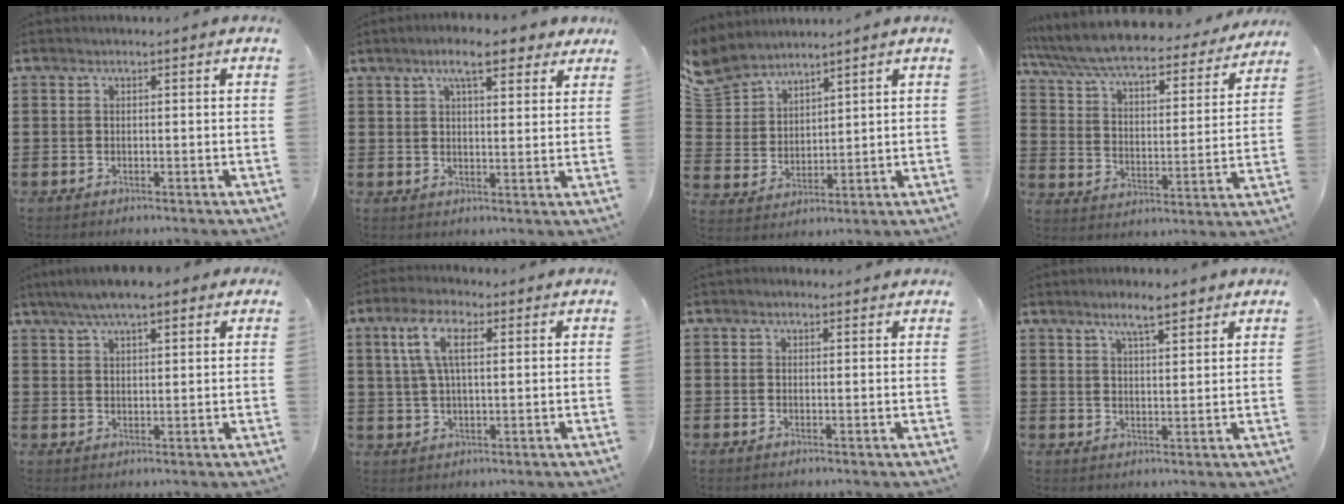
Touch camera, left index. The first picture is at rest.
{"total": 7.6, "force": [5.4, 2.0, 4.9], "torque": [-0.093, -0.001, 0.093]}
{"total": 6.0, "force": [5.3, 2.5, 0.9], "torque": [-0.048, -0.021, 0.097]}
{"total": 7.4, "force": [6.8, 0.6, 2.9], "torque": [-0.086, -0.046, 0.112]}
{"total": 5.7, "force": [4.2, 1.4, 3.6], "torque": [-0.078, 0.003, 0.075]}
{"total": 7.0, "force": [2.5, 2.9, 5.9], "torque": [-0.125, 0.012, 0.043]}
{"total": 0.9, "force": [0.8, 0.3, 0.3], "torque": [-0.008, 0.002, 0.015]}
{"total": 5.4, "force": [4.1, 1.0, 3.4], "torque": [-0.076, 0.001, 0.071]}